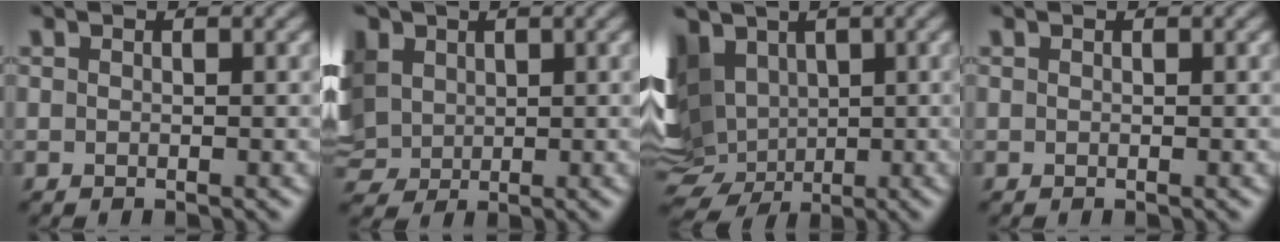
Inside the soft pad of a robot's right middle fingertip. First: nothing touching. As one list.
[{"total": 10.4, "force": [3.4, 7.4, 6.4], "torque": [-0.176, 0.034, 0.054]}, {"total": 9.4, "force": [1.1, 6.9, 6.2], "torque": [-0.139, 0.002, 0.014]}, {"total": 0.0}]